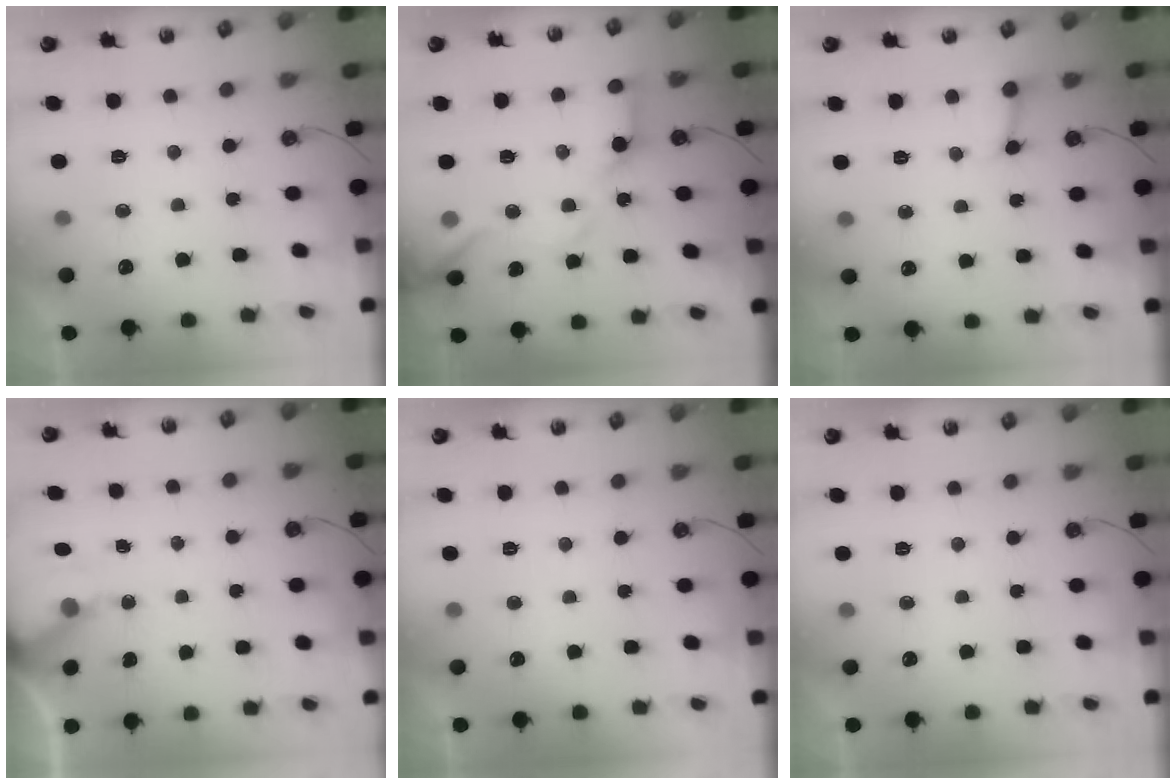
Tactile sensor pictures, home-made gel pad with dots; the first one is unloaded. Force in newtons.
{"total": 13.5, "press": 13.4, "slide": 1.5}
{"total": 3.1, "press": 3.0, "slide": 0.4}
{"total": 6.6, "press": 6.6, "slide": 0.4}
{"total": 4.0, "press": 4.0, "slide": 0.3}
{"total": 0.0}